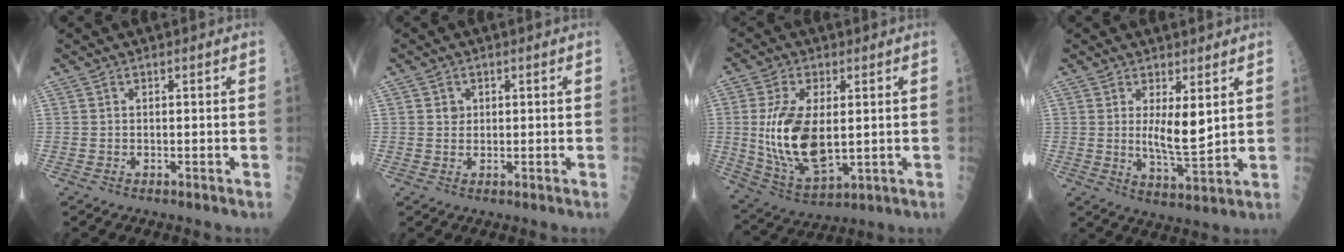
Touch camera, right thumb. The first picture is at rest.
{"total": 1.8, "force": [0.5, 1.6, 0.6], "torque": [0.001, -0.001, 0.009]}
{"total": 16.0, "force": [0.7, 7.9, 13.9], "torque": [-0.273, -0.019, 0.028]}
{"total": 6.5, "force": [1.8, 1.8, 6.0], "torque": [-0.100, -0.027, 0.040]}